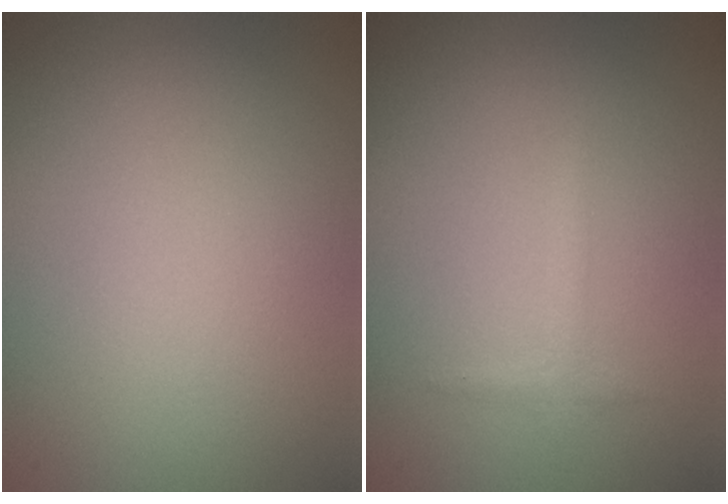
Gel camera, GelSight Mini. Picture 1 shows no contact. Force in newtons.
{"total": 1.0, "press": 1.0, "slide": 0.0}